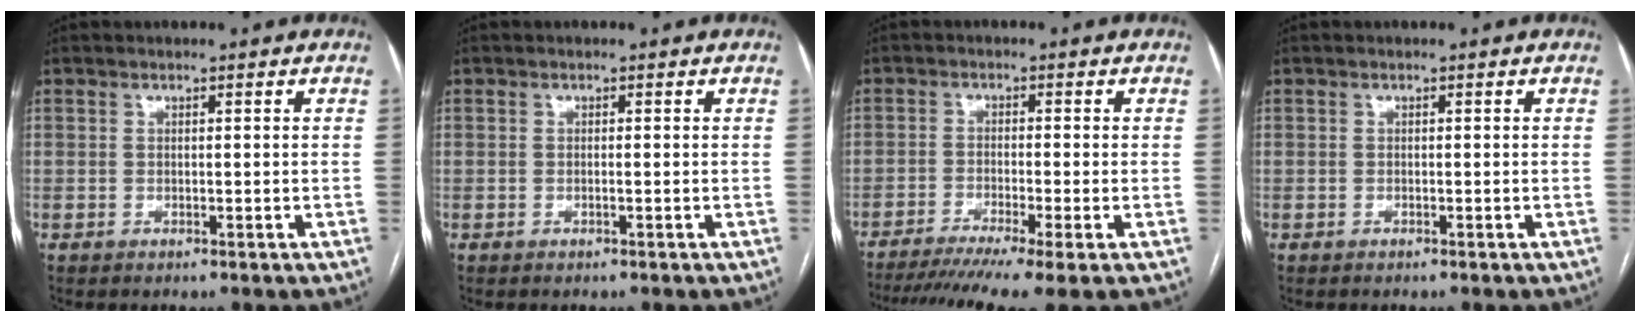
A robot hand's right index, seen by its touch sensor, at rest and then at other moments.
{"total": 0.0}
{"total": 11.9, "force": [-9.0, -0.3, 7.8], "torque": [-0.124, -0.024, -0.141]}
{"total": 0.0}